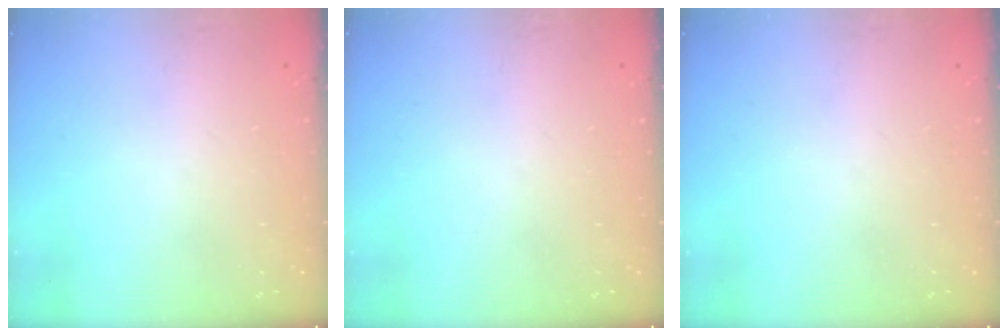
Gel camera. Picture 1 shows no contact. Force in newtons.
{"total": 0.0}
{"total": 0.0}